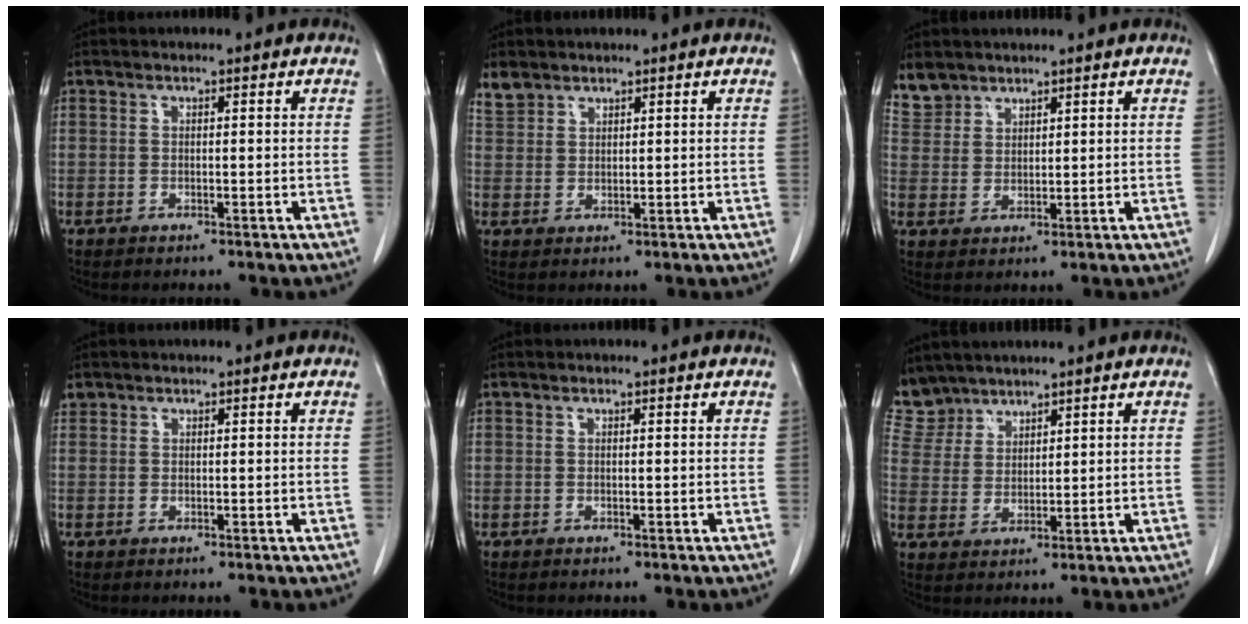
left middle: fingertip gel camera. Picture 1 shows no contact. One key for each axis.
{"total": 2.8, "fx": 2.5, "fy": 1.4, "fz": 0.2, "tx": -0.006, "ty": 0.009, "tz": 0.051}
{"total": 4.1, "fx": 3.7, "fy": 2.0, "fz": 0.0, "tx": 0.002, "ty": 0.007, "tz": 0.077}
{"total": 0.9, "fx": 0.7, "fy": 0.6, "fz": 0.0, "tx": 0.002, "ty": 0.013, "tz": 0.012}
{"total": 0.0}
{"total": 6.1, "fx": 5.7, "fy": 2.4, "fz": -0.3, "tx": 0.003, "ty": 0.004, "tz": 0.125}